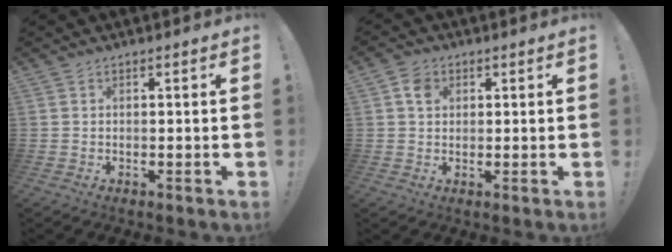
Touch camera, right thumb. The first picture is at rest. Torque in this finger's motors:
{"motor_torque": [0.47, 0.42, 0.24, -0.21, 0.00]}